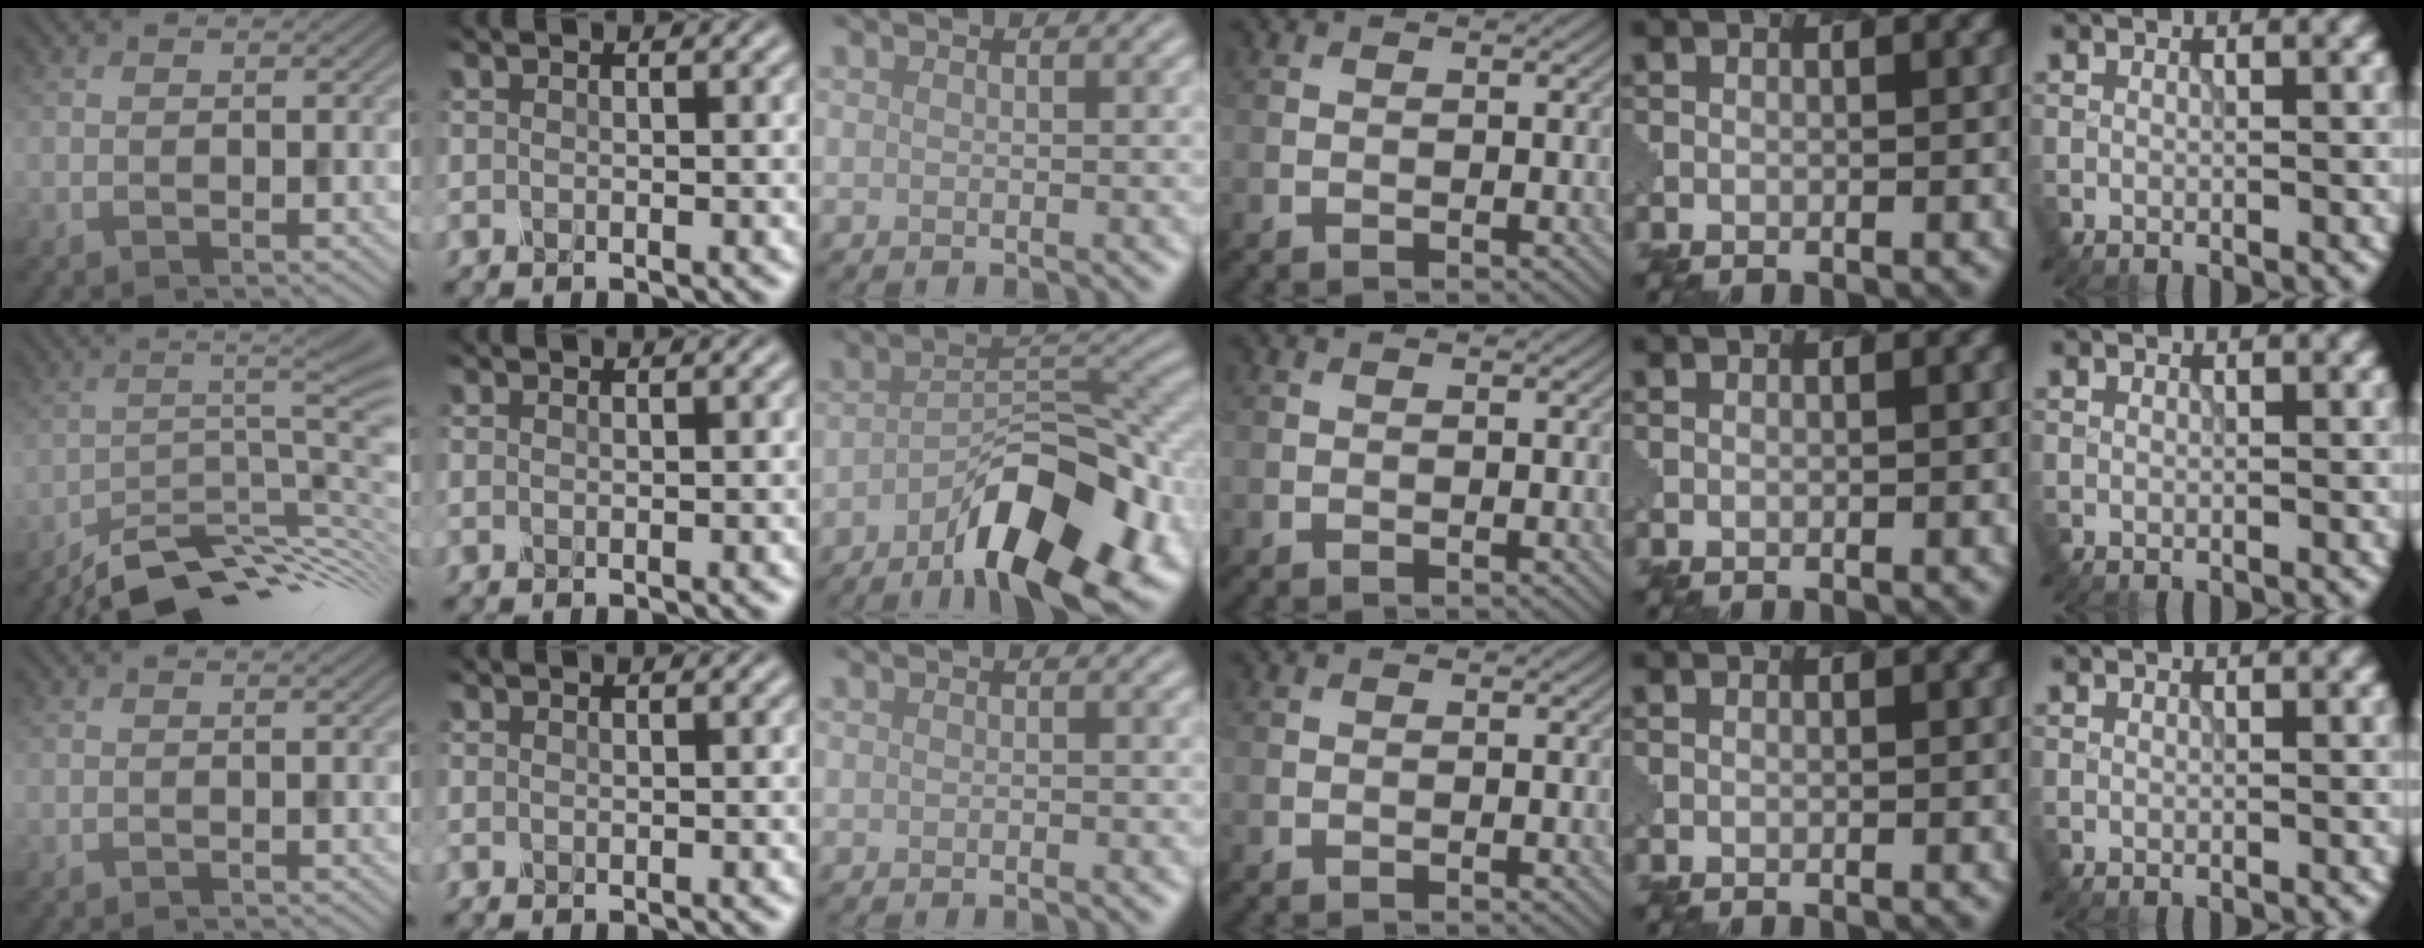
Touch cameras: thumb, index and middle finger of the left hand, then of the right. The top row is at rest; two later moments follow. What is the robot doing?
{"motion": "dispense", "object": "glue stick"}